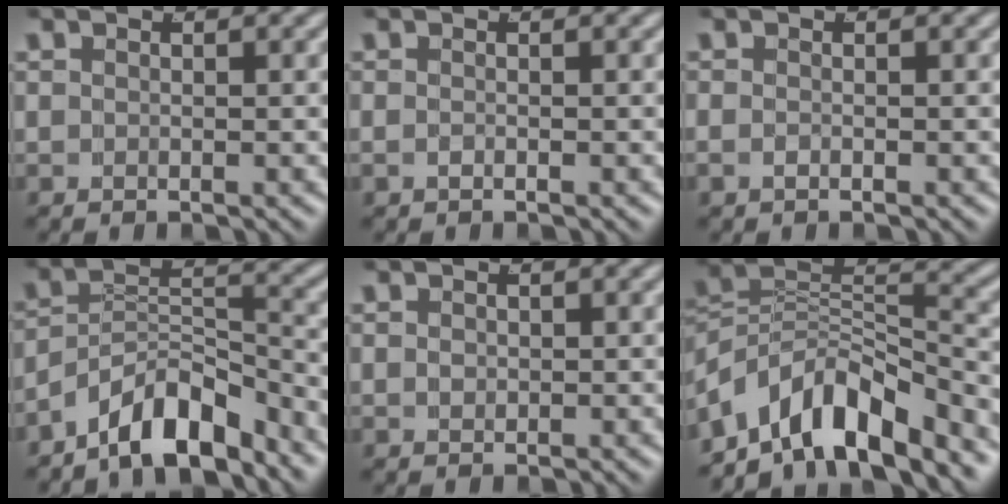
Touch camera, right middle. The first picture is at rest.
{"total": 0.5, "force": [-0.4, 0.3, 0.2], "torque": [-0.016, -0.003, -0.004]}
{"total": 0.8, "force": [-0.5, 0.6, 0.4], "torque": [-0.021, -0.004, -0.007]}
{"total": 6.8, "force": [-4.9, 3.0, 3.6], "torque": [-0.042, 0.006, -0.086]}
{"total": 0.0}
{"total": 11.4, "force": [-4.5, 7.9, 6.8], "torque": [-0.106, -0.012, -0.075]}